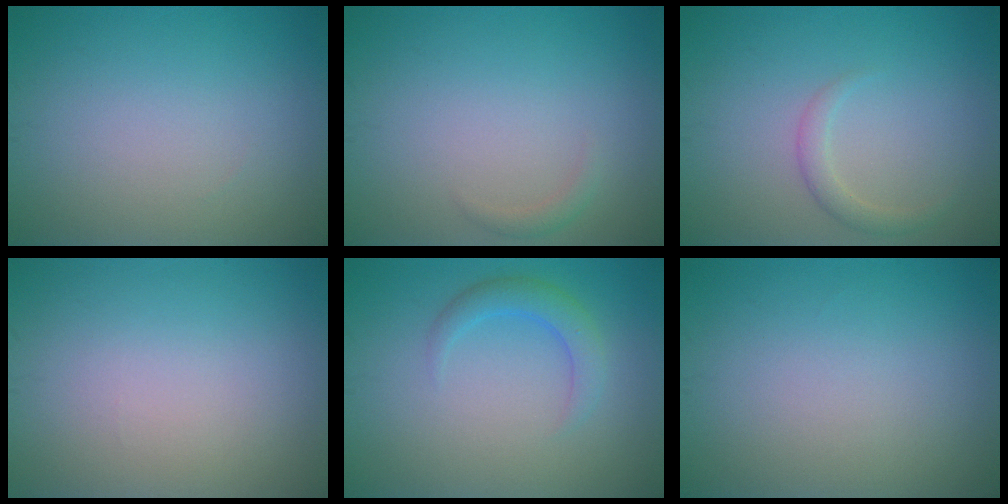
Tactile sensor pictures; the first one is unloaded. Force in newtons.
{"total": 0.8, "press": 0.8, "slide": 0.1}
{"total": 1.5, "press": 1.5, "slide": 0.0}
{"total": 0.0}
{"total": 2.4, "press": 2.4, "slide": 0.2}
{"total": 0.0}